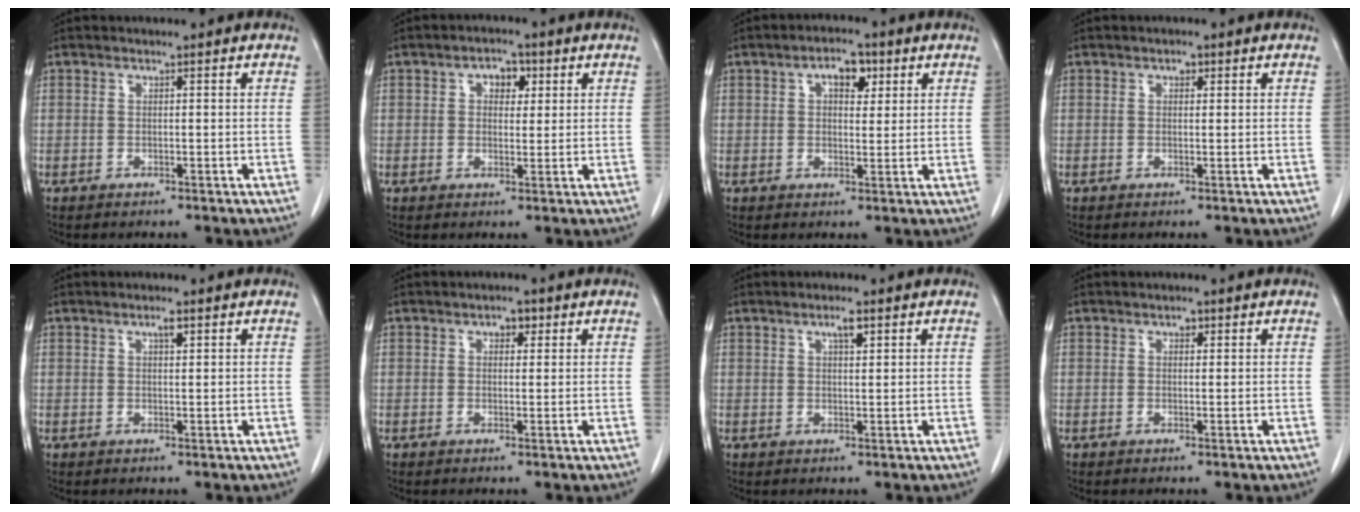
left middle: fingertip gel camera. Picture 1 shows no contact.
{"total": 3.6, "force": [1.4, 2.3, 2.4], "torque": [-0.036, 0.011, 0.021]}
{"total": 4.7, "force": [2.0, 2.4, 3.5], "torque": [-0.055, 0.013, 0.029]}
{"total": 0.9, "force": [0.5, 0.5, 0.6], "torque": [-0.010, -0.001, 0.007]}
{"total": 1.4, "force": [0.8, 0.3, 1.2], "torque": [-0.022, 0.000, 0.013]}
{"total": 1.9, "force": [1.0, 1.1, 1.2], "torque": [-0.019, 0.005, 0.014]}
{"total": 2.2, "force": [1.3, 0.4, 1.8], "torque": [-0.033, 0.000, 0.022]}
{"total": 0.9, "force": [0.6, 0.5, 0.6], "torque": [-0.009, -0.002, 0.008]}